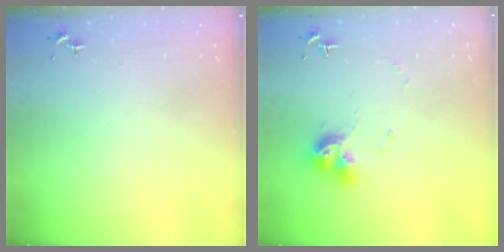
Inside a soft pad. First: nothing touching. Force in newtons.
{"total": 10.5, "press": 10.5, "slide": 1.2}